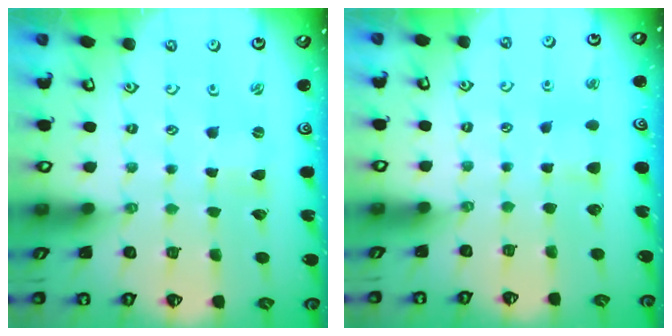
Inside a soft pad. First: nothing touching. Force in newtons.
{"total": 4.5, "press": 4.4, "slide": 0.8}